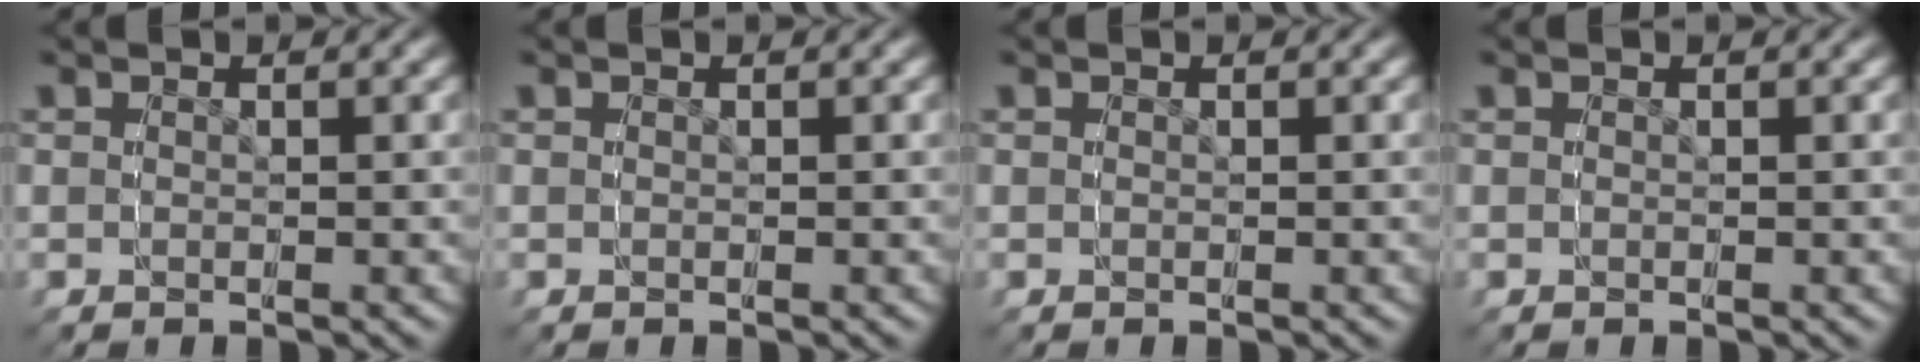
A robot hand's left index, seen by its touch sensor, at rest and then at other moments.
{"total": 0.0}
{"total": 0.0}
{"total": 0.0}